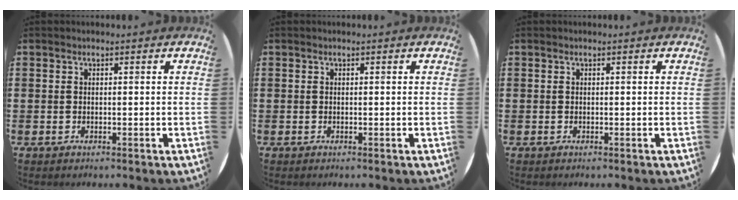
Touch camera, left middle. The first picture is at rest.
{"total": 0.0}
{"total": 0.0}